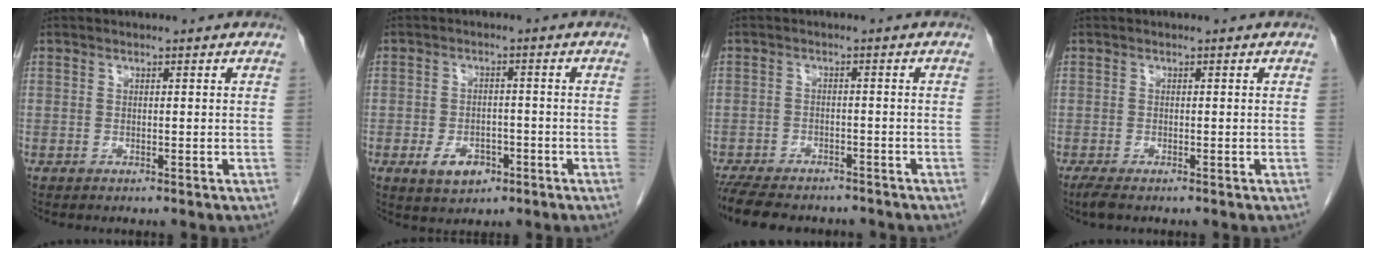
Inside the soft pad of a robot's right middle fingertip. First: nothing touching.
{"total": 4.9, "force": [-2.3, 3.0, 3.0], "torque": [-0.053, 0.001, -0.030]}
{"total": 12.8, "force": [-10.7, 4.6, 5.3], "torque": [-0.120, -0.012, -0.149]}
{"total": 1.7, "force": [-1.3, 0.3, 1.1], "torque": [-0.027, -0.008, -0.023]}